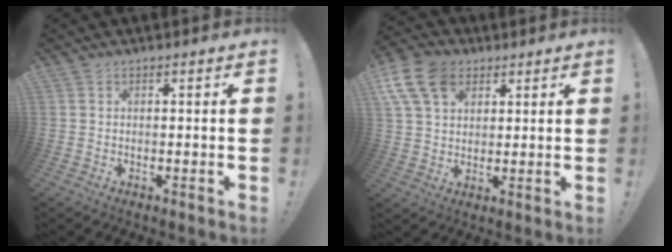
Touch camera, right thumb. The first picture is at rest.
{"total": 13.3, "force": [6.0, 9.2, 7.6], "torque": [-0.144, -0.022, 0.118]}